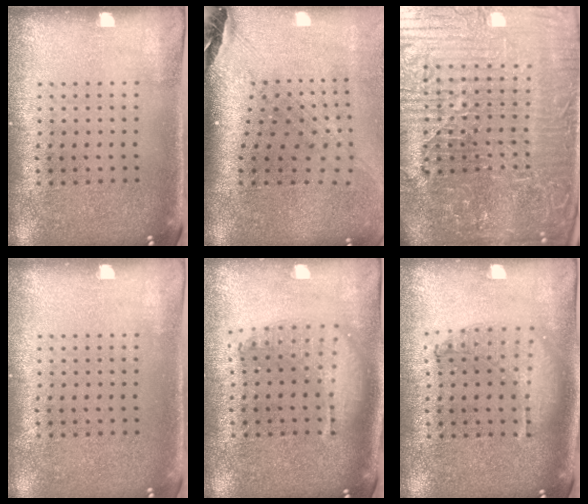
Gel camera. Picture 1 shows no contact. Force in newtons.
{"total": 2.7, "press": 1.9, "slide": 1.9}
{"total": 7.9, "press": 7.0, "slide": 3.6}
{"total": 0.0}
{"total": 1.6, "press": 1.4, "slide": 0.7}
{"total": 1.0, "press": 1.0, "slide": 0.3}